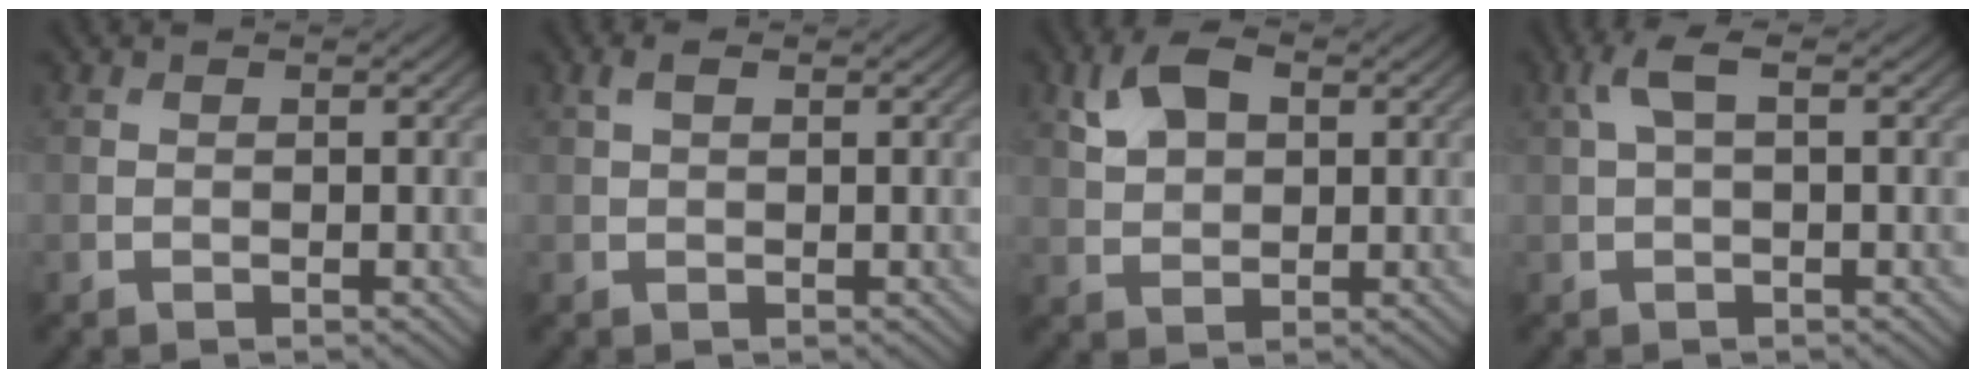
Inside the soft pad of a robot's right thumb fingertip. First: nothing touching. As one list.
[{"total": 1.4, "force": [0.7, 0.6, 1.1], "torque": [-0.029, 0.005, 0.013]}, {"total": 5.5, "force": [2.2, 3.3, 3.7], "torque": [-0.081, 0.008, 0.037]}, {"total": 3.0, "force": [0.9, 1.0, 2.7], "torque": [-0.066, 0.010, 0.017]}]